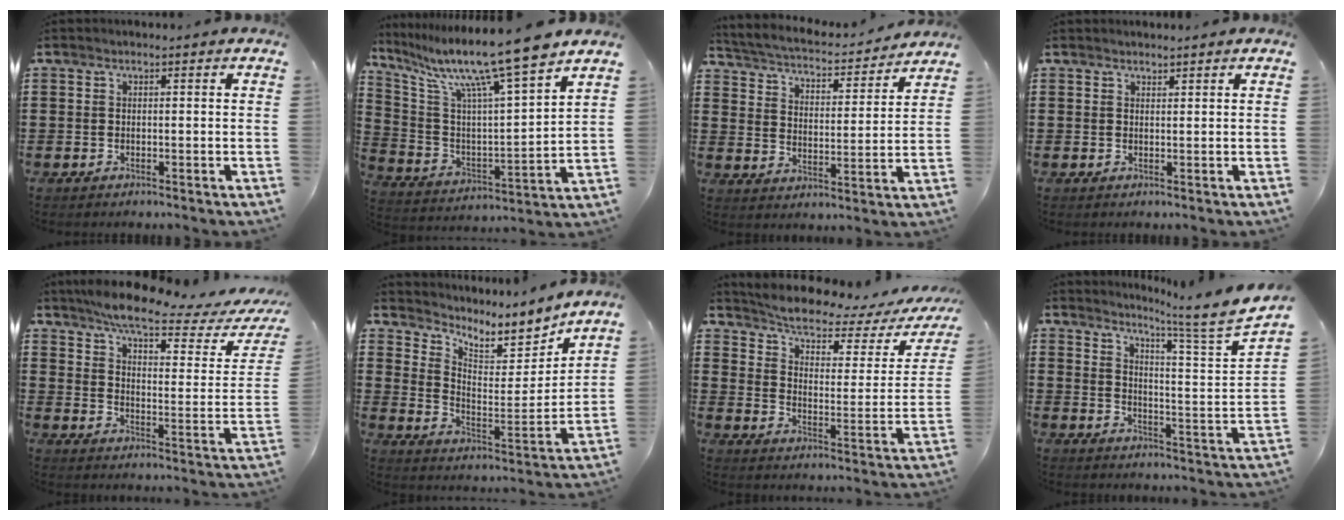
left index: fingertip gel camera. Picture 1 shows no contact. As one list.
[{"total": 12.6, "force": [10.1, -0.2, 7.6], "torque": [-0.175, -0.072, 0.162]}, {"total": 3.1, "force": [3.1, 0.2, 0.6], "torque": [-0.035, -0.029, 0.042]}, {"total": 1.1, "force": [1.0, 0.1, 0.0], "torque": [-0.001, -0.001, 0.021]}, {"total": 6.8, "force": [5.7, -0.1, 3.8], "torque": [-0.091, -0.036, 0.092]}, {"total": 5.5, "force": [5.1, 1.8, 1.3], "torque": [-0.045, -0.047, 0.080]}, {"total": 5.2, "force": [4.4, 0.8, 2.6], "torque": [-0.076, -0.029, 0.068]}, {"total": 5.7, "force": [4.8, -1.6, 2.6], "torque": [-0.057, -0.055, 0.067]}]